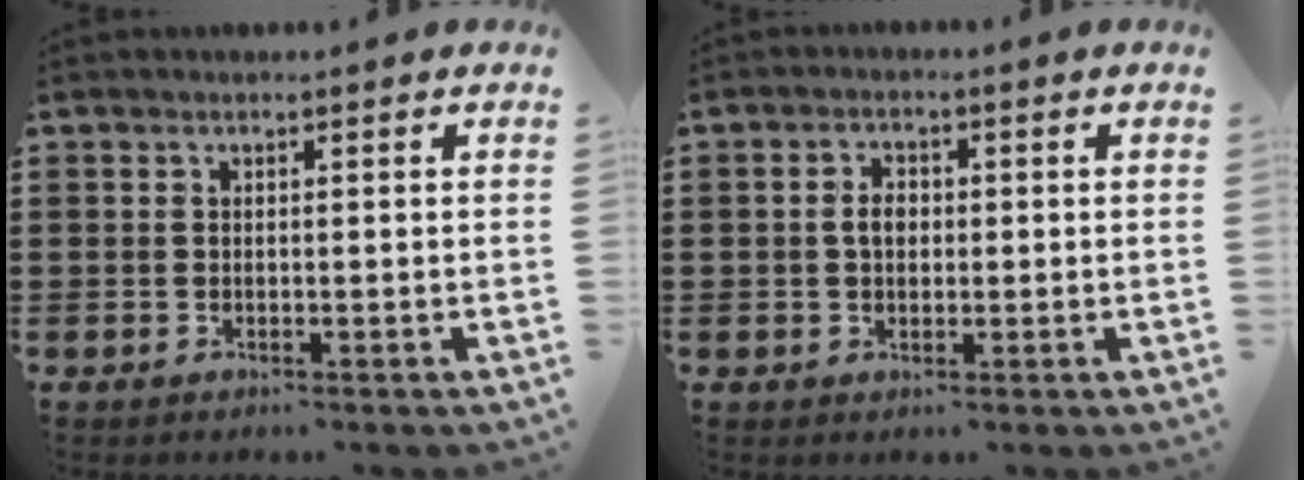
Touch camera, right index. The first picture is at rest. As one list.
[{"total": 2.7, "force": [0.0, 1.7, 2.1], "torque": [-0.042, 0.007, -0.002]}]